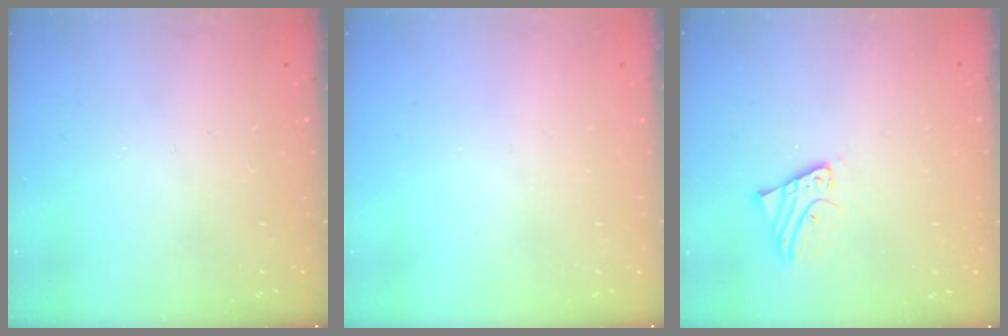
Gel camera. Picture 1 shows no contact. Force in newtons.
{"total": 0.0}
{"total": 2.6, "press": 2.6, "slide": 0.1}